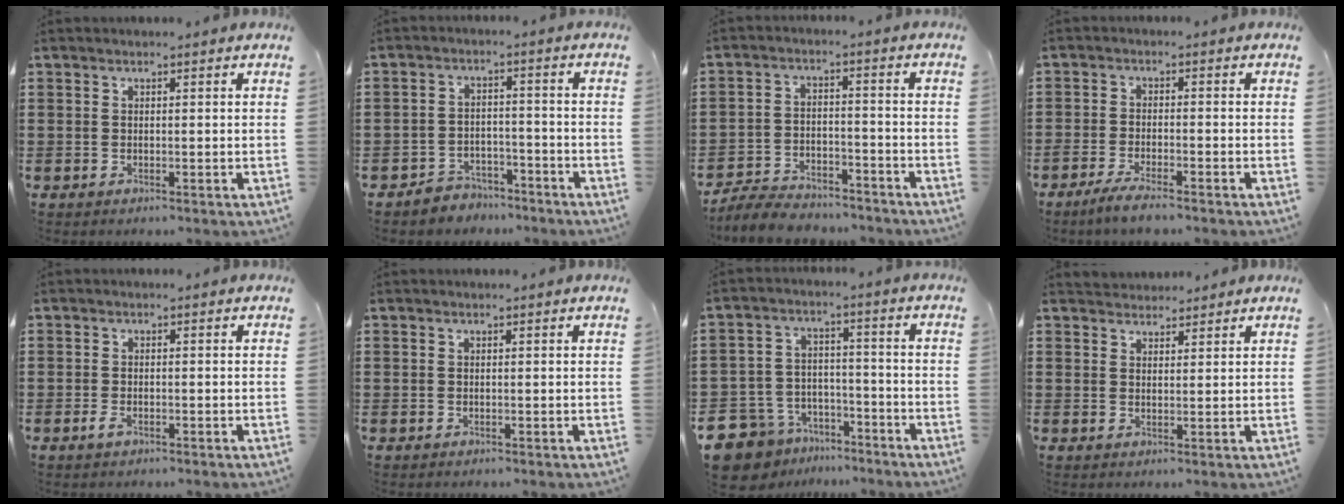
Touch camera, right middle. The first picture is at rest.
{"total": 3.7, "force": [-3.6, 1.0, -0.3], "torque": [-0.004, 0.004, -0.077]}
{"total": 6.2, "force": [-5.9, 1.2, 1.4], "torque": [-0.030, 0.010, -0.117]}
{"total": 3.4, "force": [-2.9, 0.1, 1.7], "torque": [-0.036, -0.003, -0.058]}
{"total": 1.5, "force": [-0.9, 0.6, 1.1], "torque": [-0.036, -0.006, -0.022]}
{"total": 0.0}
{"total": 7.8, "force": [-7.0, 3.3, 0.7], "torque": [-0.050, 0.015, -0.146]}
{"total": 2.4, "force": [2.3, 0.5, -0.5], "torque": [0.001, -0.003, 0.046]}